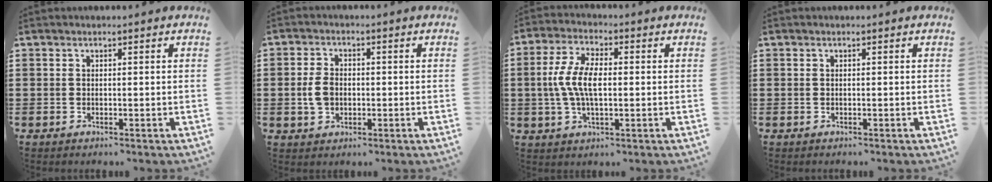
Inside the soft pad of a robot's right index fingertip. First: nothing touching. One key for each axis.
{"total": 4.1, "fx": -0.4, "fy": 2.8, "fz": 3.0, "tx": -0.075, "ty": 0.001, "tz": -0.012}
{"total": 7.4, "fx": -0.2, "fy": 3.1, "fz": 6.7, "tx": -0.156, "ty": -0.003, "tz": -0.014}
{"total": 0.0}